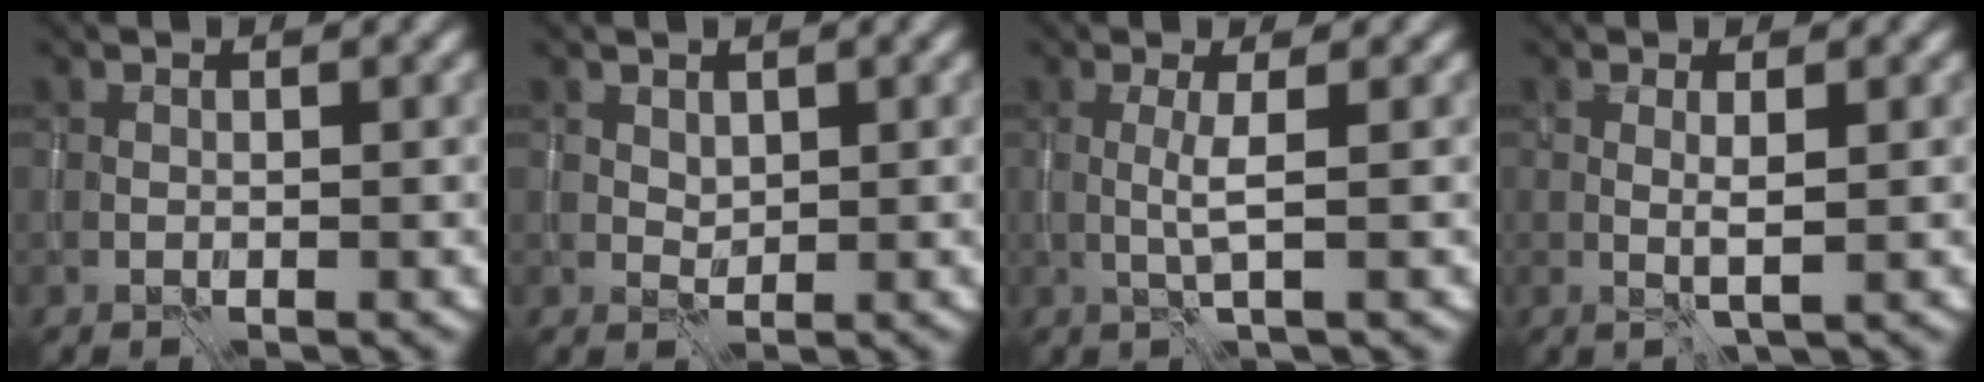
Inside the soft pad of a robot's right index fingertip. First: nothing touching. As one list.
[{"total": 0.9, "force": [0.6, 0.6, 0.3], "torque": [-0.007, -0.003, 0.015]}, {"total": 1.8, "force": [0.0, -0.1, 1.8], "torque": [-0.039, 0.000, -0.002]}, {"total": 1.5, "force": [0.2, 0.0, 1.5], "torque": [-0.031, -0.004, 0.003]}]